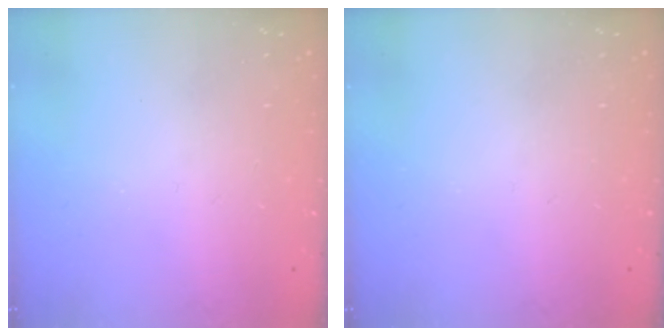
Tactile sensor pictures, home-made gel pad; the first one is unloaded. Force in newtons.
{"total": 0.0}